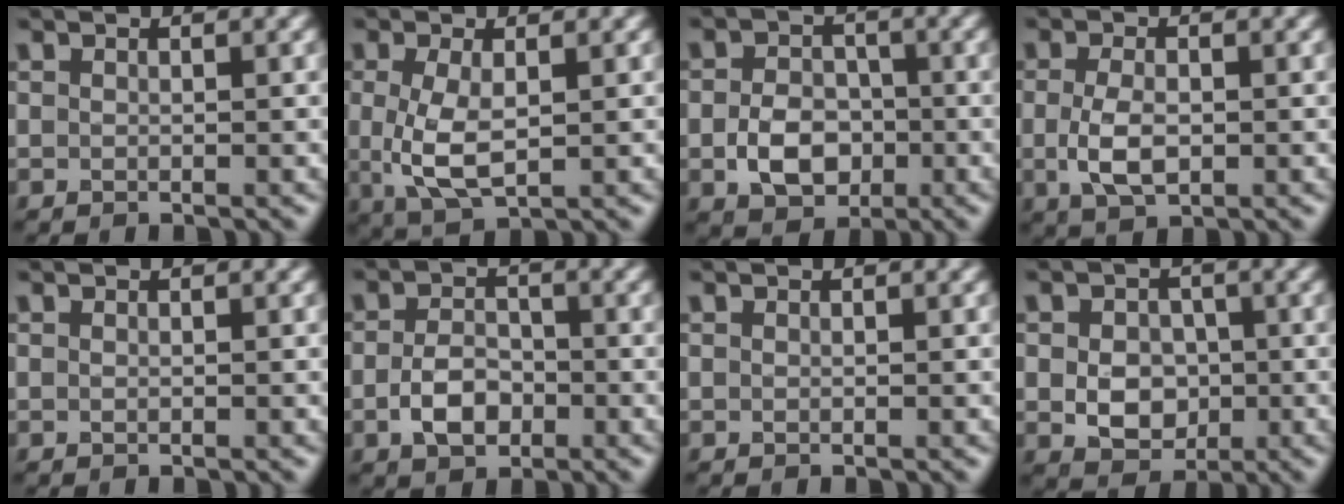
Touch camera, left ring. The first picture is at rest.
{"total": 4.2, "force": [0.1, 1.8, 3.8], "torque": [-0.088, -0.005, 0.004]}
{"total": 4.4, "force": [-1.2, 3.2, 2.7], "torque": [-0.047, -0.001, -0.025]}
{"total": 3.4, "force": [-0.5, 1.8, 2.8], "torque": [-0.062, -0.006, -0.006]}
{"total": 0.0}
{"total": 3.5, "force": [-1.1, 2.3, 2.4], "torque": [-0.045, 0.001, -0.024]}
{"total": 0.0}
{"total": 4.4, "force": [-0.5, 3.5, 2.6], "torque": [-0.046, -0.003, -0.007]}